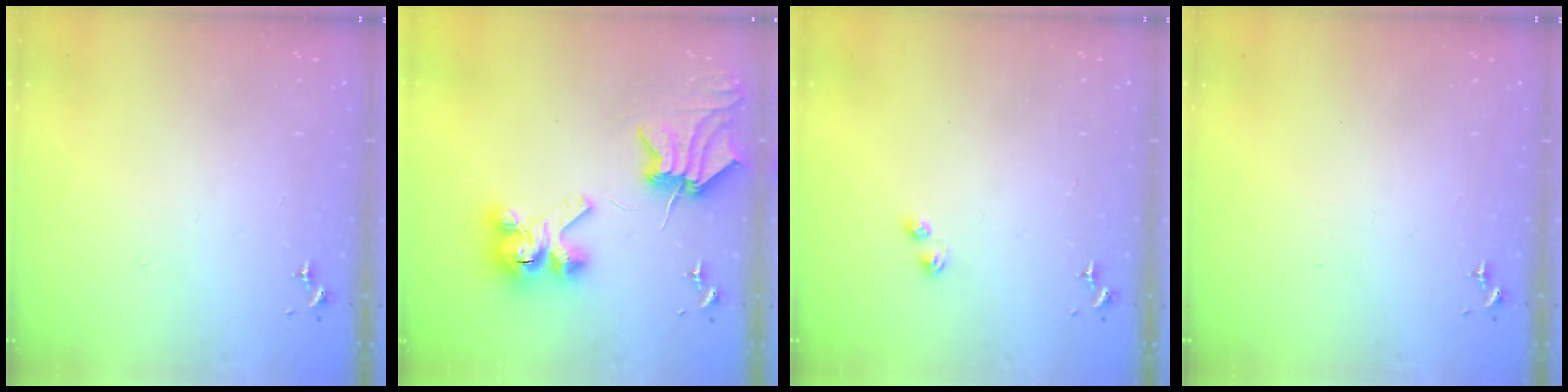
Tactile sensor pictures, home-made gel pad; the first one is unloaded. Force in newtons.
{"total": 10.7, "press": 10.6, "slide": 1.2}
{"total": 2.3, "press": 2.2, "slide": 0.5}
{"total": 0.0}